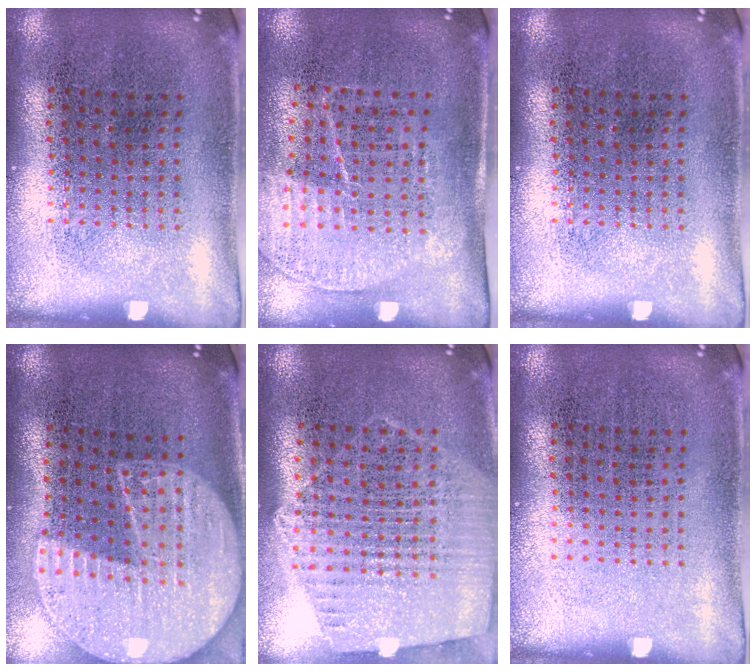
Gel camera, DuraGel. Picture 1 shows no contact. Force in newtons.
{"total": 1.5, "press": 1.3, "slide": 0.8}
{"total": 0.0}
{"total": 2.3, "press": 2.0, "slide": 1.1}
{"total": 1.2, "press": 1.2, "slide": 0.3}
{"total": 0.0}